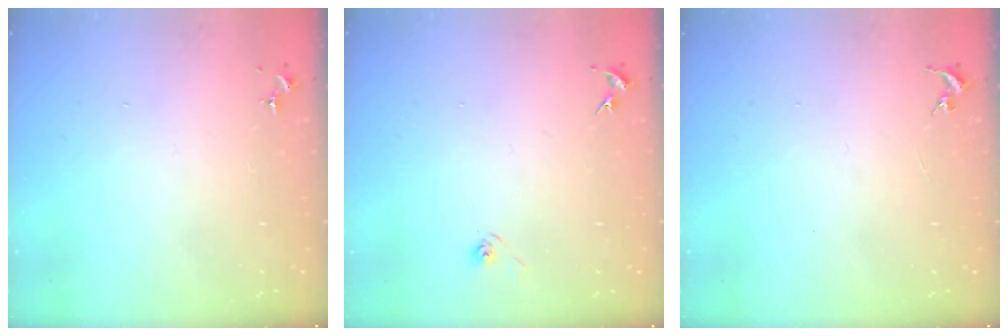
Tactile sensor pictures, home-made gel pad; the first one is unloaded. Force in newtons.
{"total": 3.0, "press": 2.6, "slide": 1.5}
{"total": 0.0}